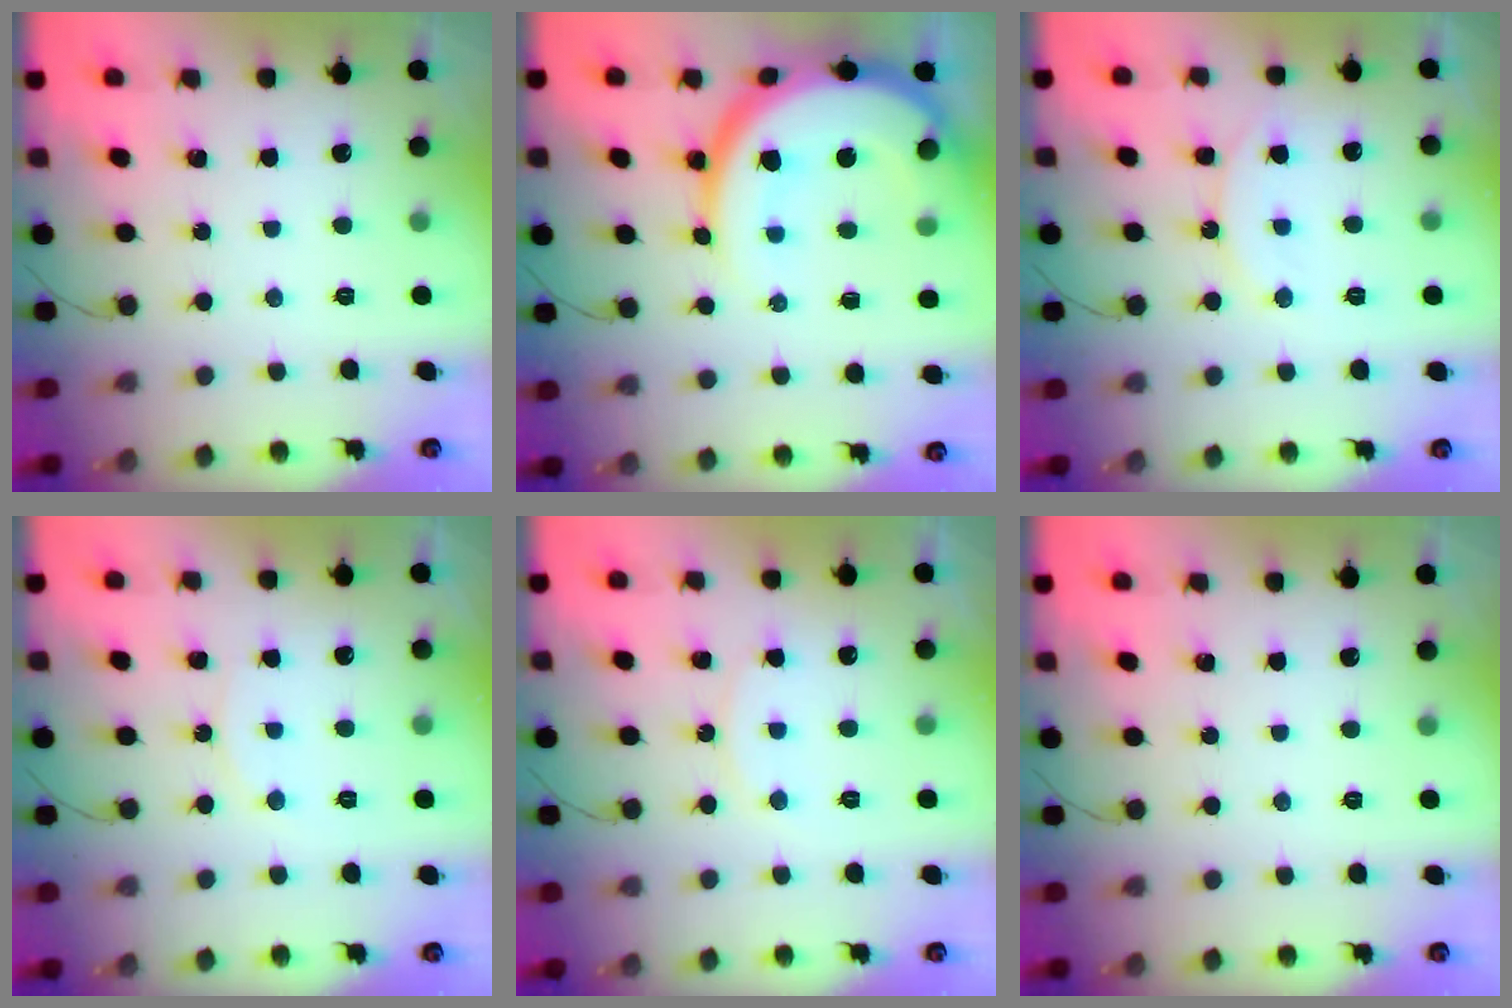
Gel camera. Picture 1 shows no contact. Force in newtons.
{"total": 18.7, "press": 18.6, "slide": 1.5}
{"total": 9.8, "press": 9.7, "slide": 0.9}
{"total": 5.3, "press": 5.3, "slide": 0.7}
{"total": 6.5, "press": 6.5, "slide": 0.4}
{"total": 0.0}